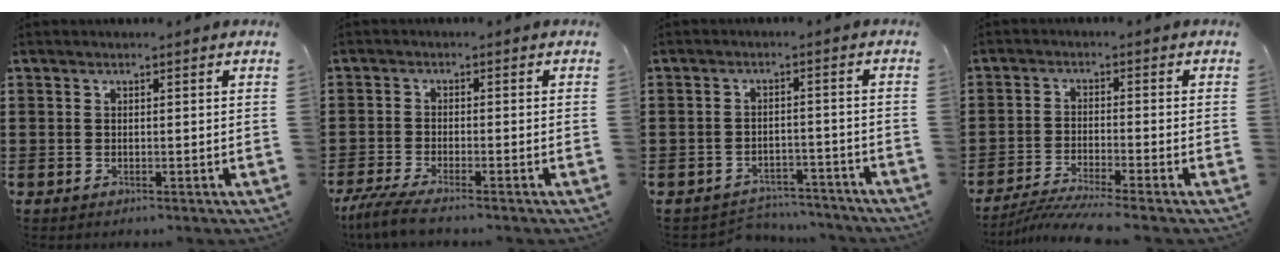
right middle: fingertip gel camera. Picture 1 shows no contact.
{"total": 3.7, "force": [-3.1, -0.1, 2.0], "torque": [-0.056, -0.019, -0.064]}
{"total": 3.5, "force": [-3.5, 0.4, 0.0], "torque": [-0.007, -0.001, -0.073]}
{"total": 4.0, "force": [-3.6, -0.5, 1.6], "torque": [-0.043, -0.016, -0.074]}